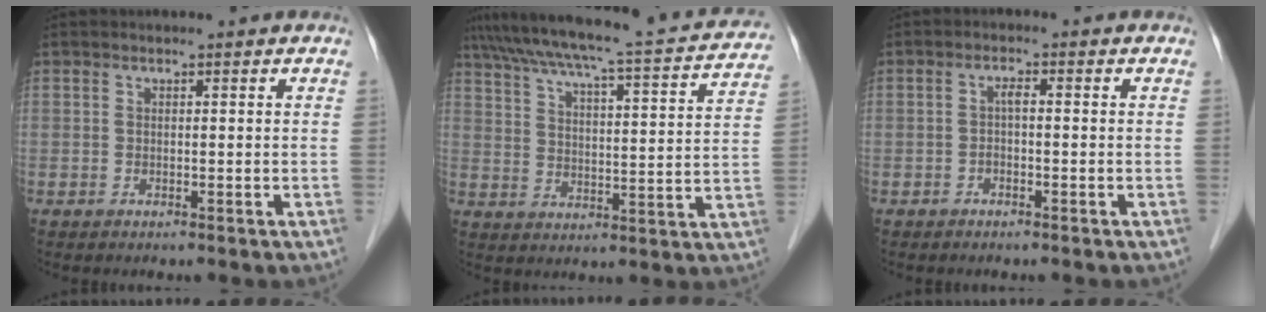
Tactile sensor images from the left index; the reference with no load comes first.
{"total": 23.3, "force": [20.7, 2.0, 10.4], "torque": [-0.168, -0.004, 0.269]}
{"total": 1.5, "force": [-0.4, 0.5, 1.4], "torque": [-0.026, 0.005, -0.009]}